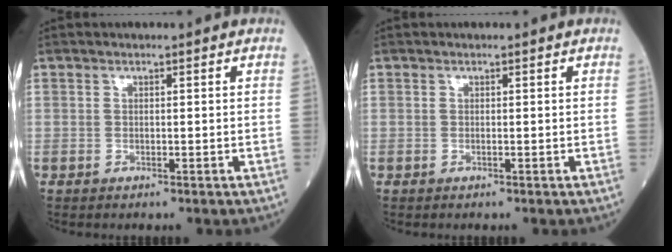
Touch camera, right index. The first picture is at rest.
{"total": 0.0}